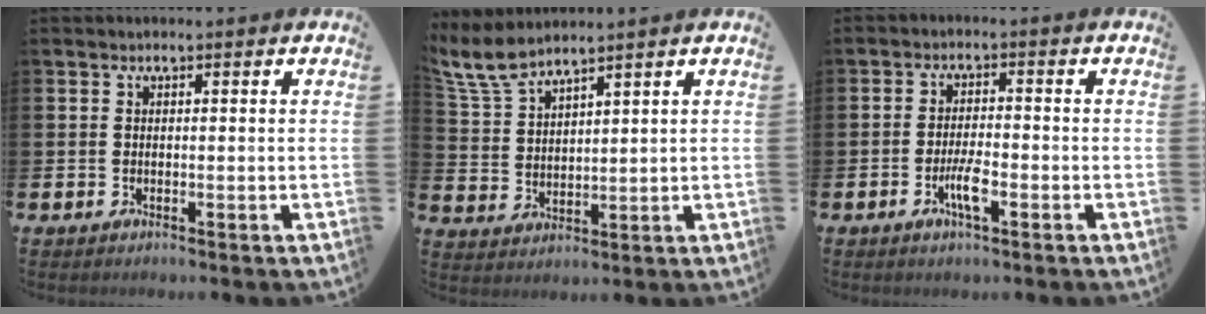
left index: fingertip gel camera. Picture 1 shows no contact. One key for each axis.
{"total": 6.1, "fx": 5.7, "fy": 0.9, "fz": 2.0, "tx": -0.062, "ty": -0.019, "tz": 0.105}
{"total": 3.6, "fx": -1.4, "fy": 0.9, "fz": 3.2, "tx": -0.063, "ty": 0.002, "tz": -0.029}